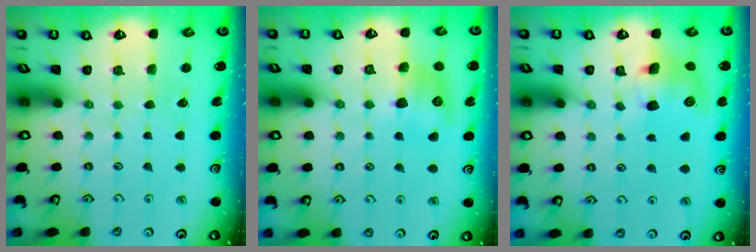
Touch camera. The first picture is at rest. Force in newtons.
{"total": 9.5, "press": 9.5, "slide": 0.1}
{"total": 8.4, "press": 8.4, "slide": 0.2}